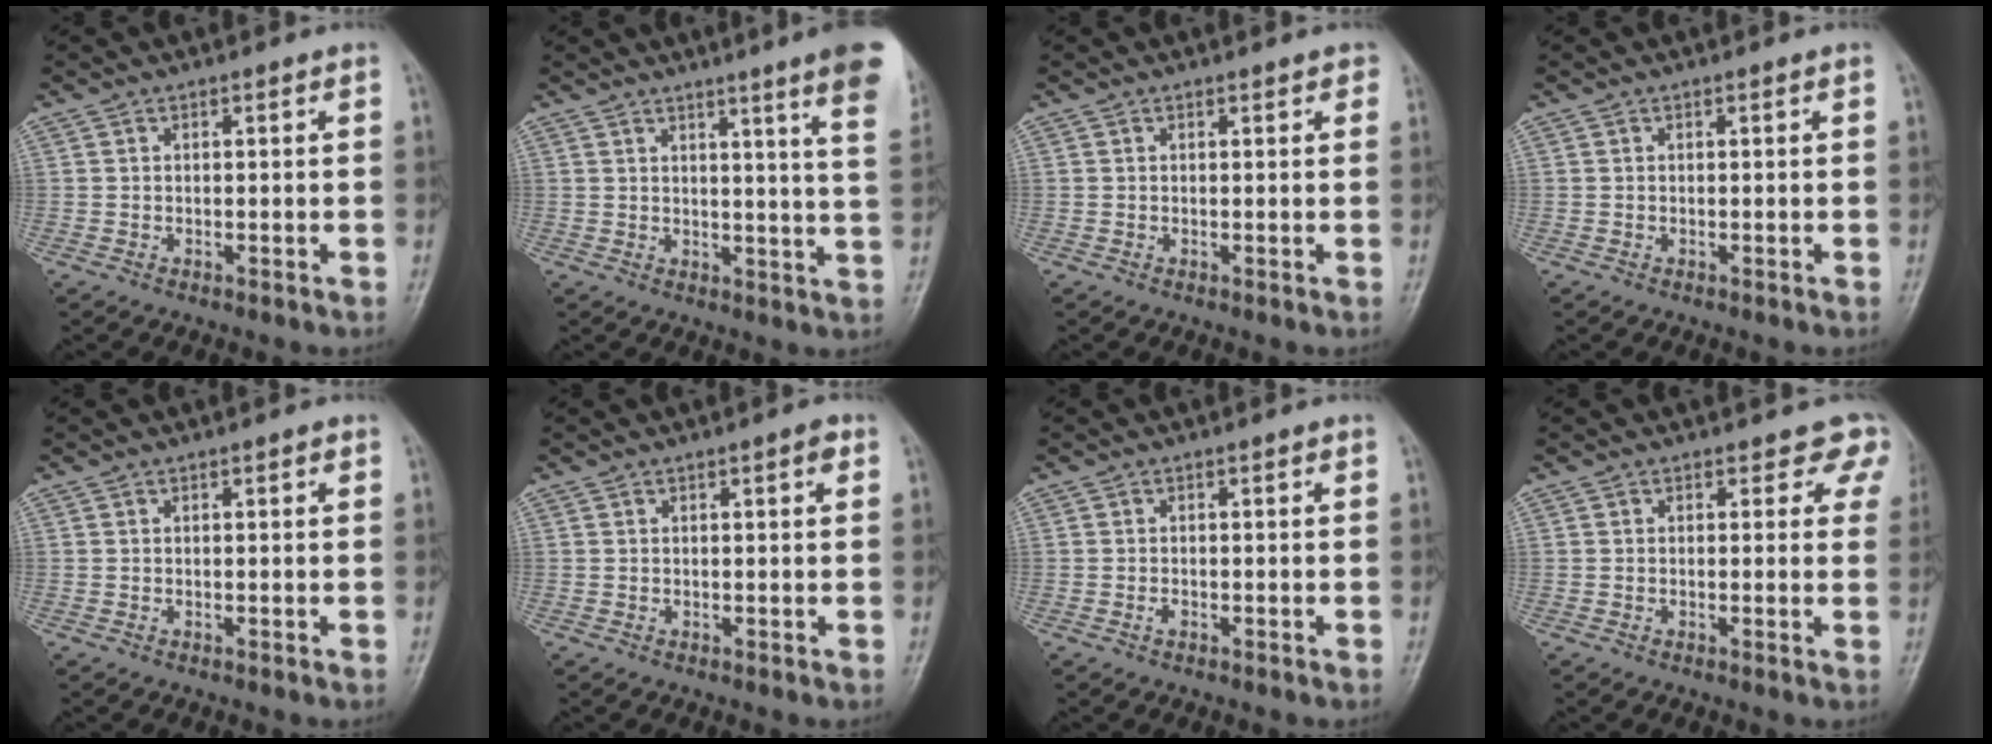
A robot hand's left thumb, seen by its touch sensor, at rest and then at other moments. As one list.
[{"total": 13.4, "force": [8.6, 0.3, 10.2], "torque": [-0.118, -0.040, 0.086]}, {"total": 1.2, "force": [0.7, 0.6, 0.8], "torque": [-0.005, -0.001, 0.005]}, {"total": 0.0}, {"total": 0.8, "force": [0.4, 0.3, 0.6], "torque": [-0.007, 0.001, 0.003]}, {"total": 1.7, "force": [0.8, 0.5, 1.5], "torque": [-0.018, 0.000, 0.008]}, {"total": 0.9, "force": [-0.3, 0.5, 0.7], "torque": [-0.011, 0.003, -0.005]}, {"total": 4.4, "force": [3.4, 2.6, 1.2], "torque": [0.025, -0.014, 0.015]}]